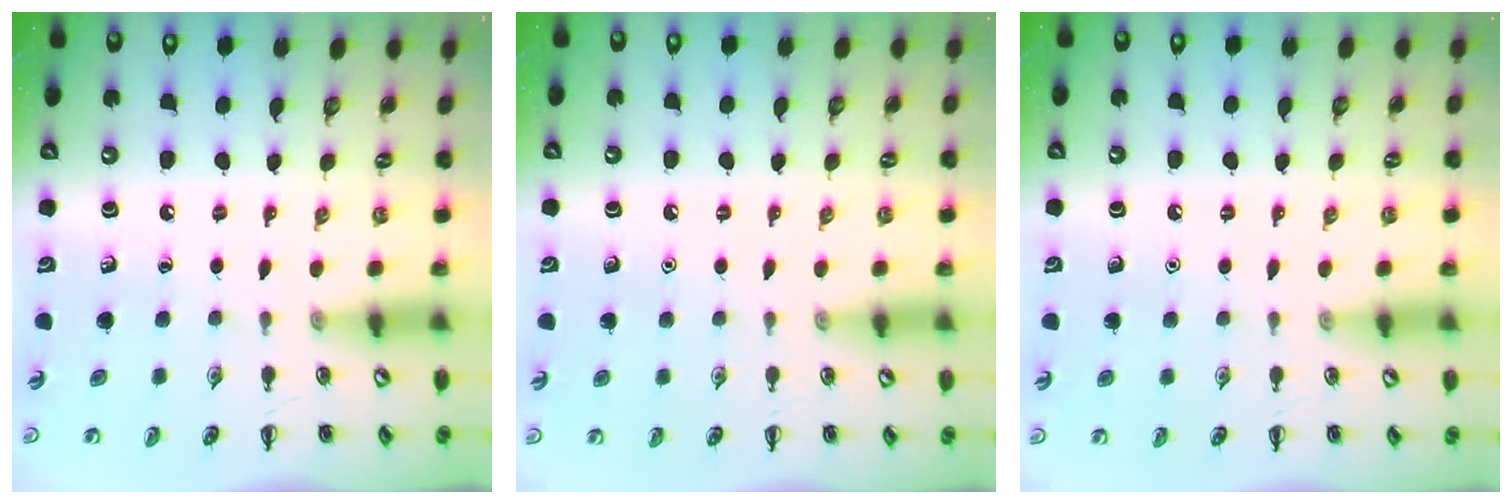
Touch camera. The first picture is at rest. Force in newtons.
{"total": 1.5, "press": 1.5, "slide": 0.1}
{"total": 1.5, "press": 1.5, "slide": 0.1}